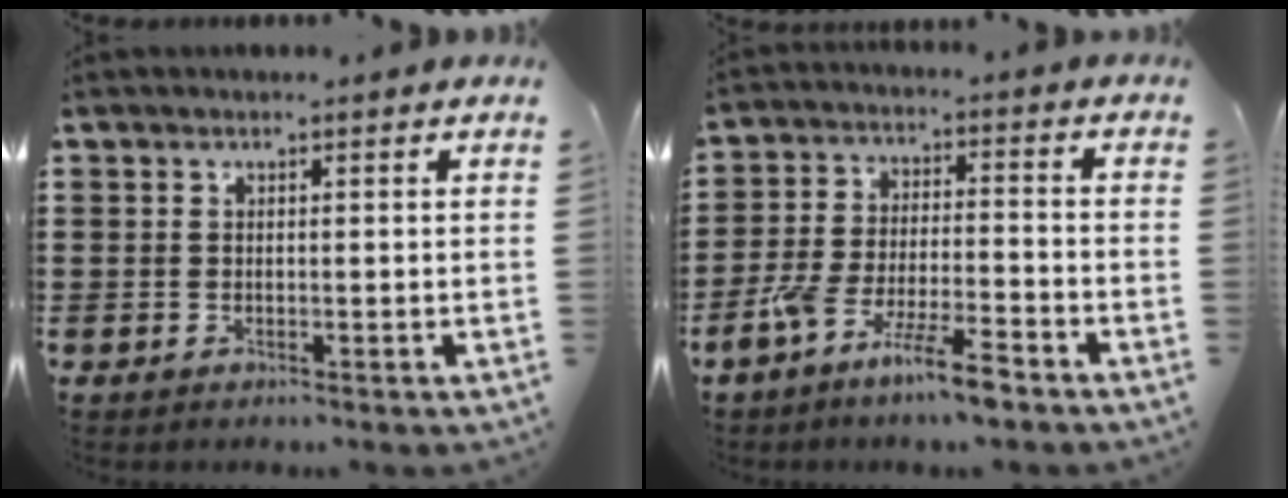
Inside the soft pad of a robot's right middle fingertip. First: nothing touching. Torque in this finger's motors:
{"motor_torque": [1.44, -0.70, 0.39, 0.21]}